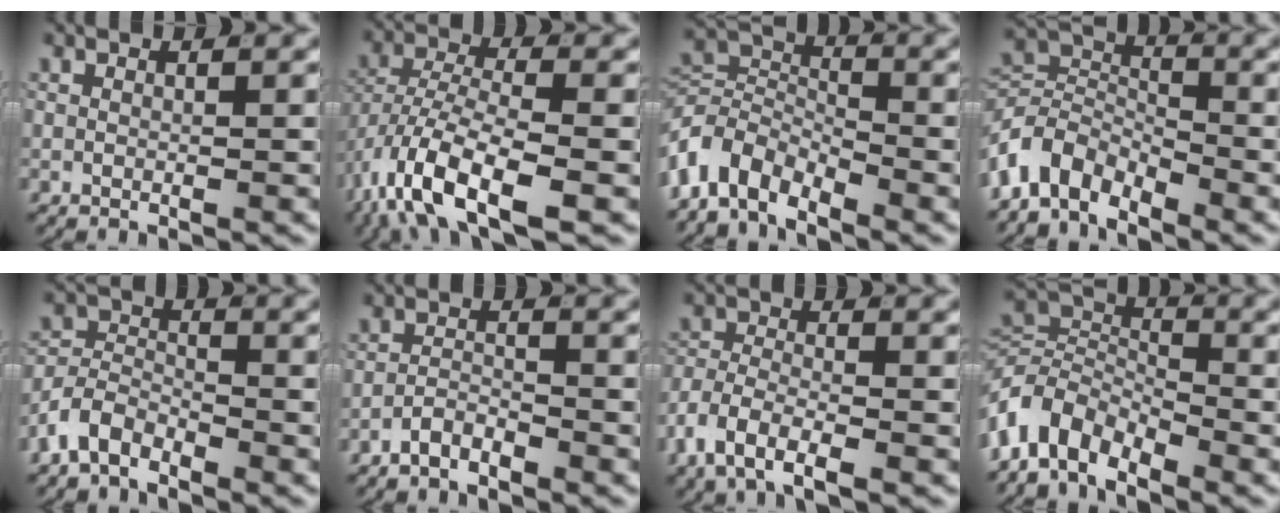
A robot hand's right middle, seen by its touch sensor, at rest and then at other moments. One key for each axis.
{"total": 8.3, "fx": -5.0, "fy": 3.5, "fz": 5.7, "tx": -0.130, "ty": -0.033, "tz": -0.071}
{"total": 8.0, "fx": -3.2, "fy": 6.1, "fz": 4.1, "tx": -0.093, "ty": -0.033, "tz": -0.057}
{"total": 8.5, "fx": -3.7, "fy": 6.3, "fz": 4.3, "tx": -0.092, "ty": -0.036, "tz": -0.063}
{"total": 4.3, "fx": -2.9, "fy": 2.8, "fz": 1.5, "tx": -0.025, "ty": -0.007, "tz": -0.059}
{"total": 2.2, "fx": -2.1, "fy": 0.6, "fz": 0.5, "tx": -0.003, "ty": -0.002, "tz": -0.044}
{"total": 4.8, "fx": -2.6, "fy": 2.5, "fz": 3.1, "tx": -0.074, "ty": -0.016, "tz": -0.042}
{"total": 9.5, "fx": -3.6, "fy": 7.1, "fz": 5.2, "tx": -0.107, "ty": -0.035, "tz": -0.064}